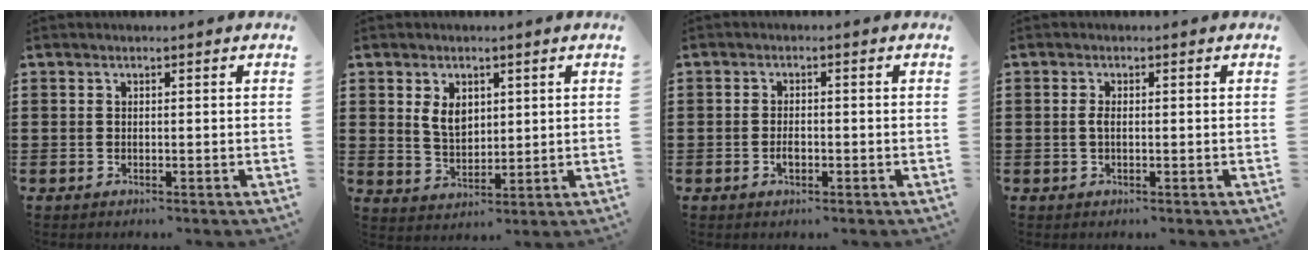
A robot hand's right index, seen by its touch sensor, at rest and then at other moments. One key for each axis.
{"total": 4.5, "fx": 1.6, "fy": 2.9, "fz": 3.1, "tx": -0.061, "ty": 0.005, "tz": 0.027}
{"total": 1.8, "fx": -0.8, "fy": 0.8, "fz": 1.5, "tx": -0.028, "ty": 0.001, "tz": -0.014}
{"total": 1.4, "fx": -0.3, "fy": 0.4, "fz": 1.3, "tx": -0.033, "ty": -0.004, "tz": -0.009}